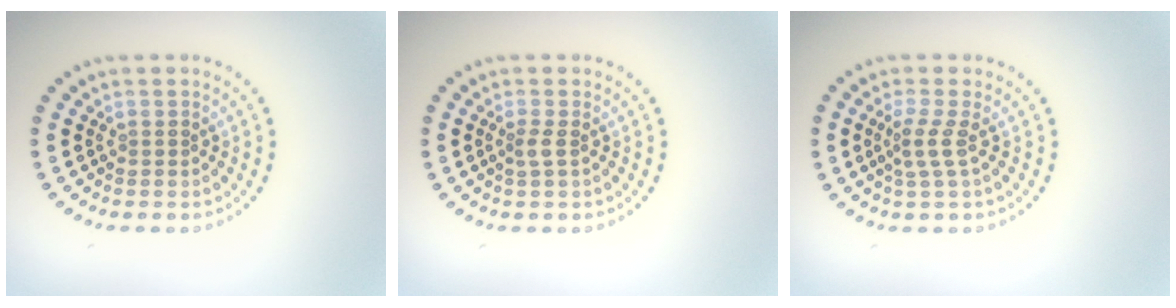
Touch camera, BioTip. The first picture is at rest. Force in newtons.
{"total": 1.0, "press": 0.7, "slide": 0.7}
{"total": 2.0, "press": 1.4, "slide": 1.5}